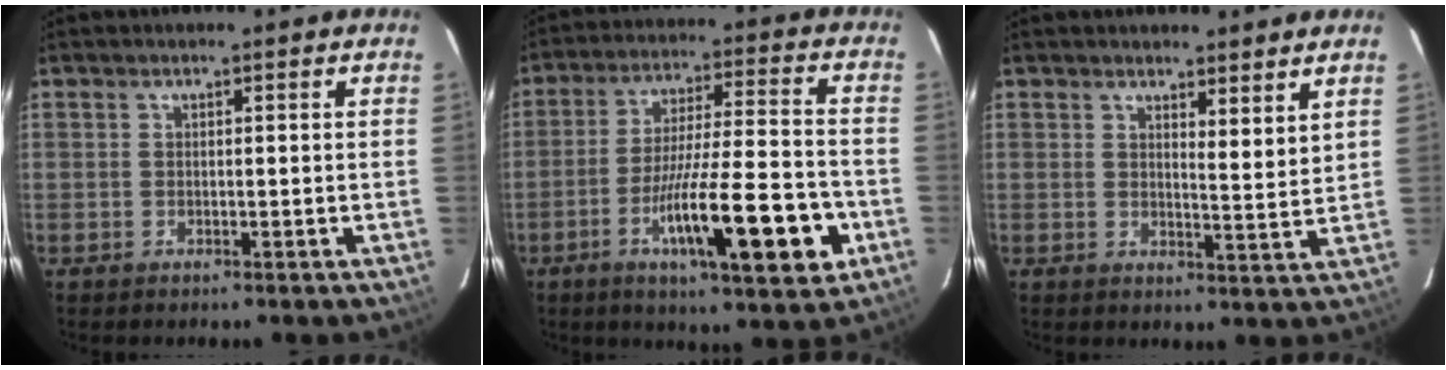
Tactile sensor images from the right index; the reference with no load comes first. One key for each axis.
{"total": 17.2, "fx": -6.5, "fy": 1.9, "fz": 15.8, "tx": -0.246, "ty": -0.006, "tz": -0.096}
{"total": 3.8, "fx": 3.2, "fy": 0.6, "fz": 2.1, "tx": -0.034, "ty": -0.024, "tz": 0.045}